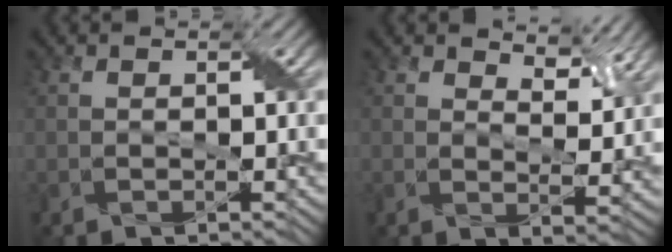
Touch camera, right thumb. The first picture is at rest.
{"total": 5.2, "force": [3.9, 2.0, 2.8], "torque": [-0.054, -0.004, 0.057]}